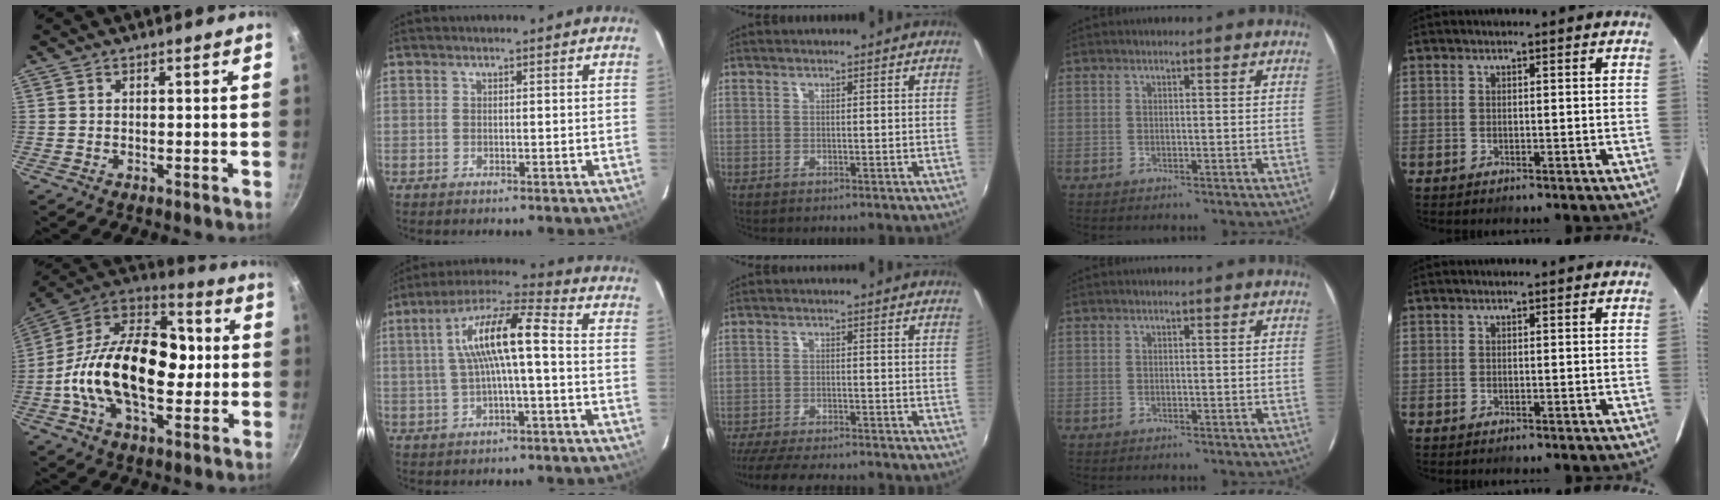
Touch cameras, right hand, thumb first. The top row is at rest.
{"thumb": {"total": 26.4, "force": [-1.9, 15.8, 21.0], "torque": [-0.339, 0.045, -0.049]}, "index": {"total": 12.1, "force": [0.4, 2.0, 11.9], "torque": [-0.219, 0.026, 0.005]}, "middle": {"total": 13.2, "force": [-11.8, 1.7, 5.7], "torque": [-0.125, -0.026, -0.183]}}